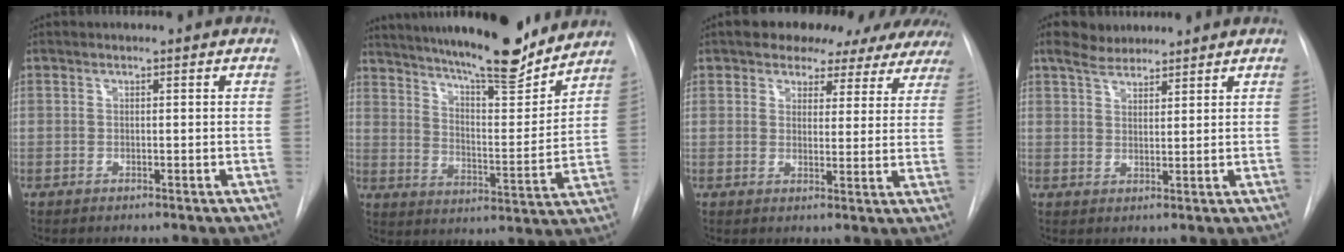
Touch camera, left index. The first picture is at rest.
{"total": 21.0, "force": [18.3, 2.9, 9.8], "torque": [-0.162, -0.014, 0.264]}
{"total": 15.3, "force": [13.0, 6.9, 4.0], "torque": [-0.039, 0.016, 0.137]}
{"total": 4.2, "force": [3.8, 1.5, 1.1], "torque": [-0.028, 0.020, 0.071]}